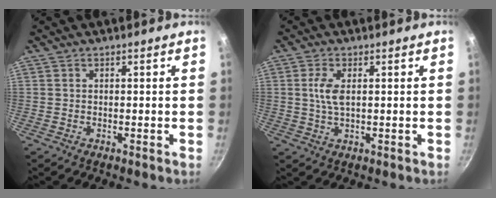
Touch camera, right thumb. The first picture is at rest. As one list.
[{"total": 4.2, "force": [0.7, 1.9, 3.6], "torque": [-0.077, 0.004, 0.014]}]